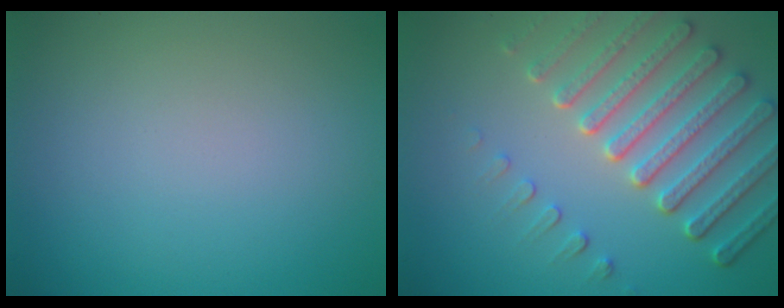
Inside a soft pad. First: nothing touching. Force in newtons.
{"total": 6.3, "press": 5.2, "slide": 3.6}